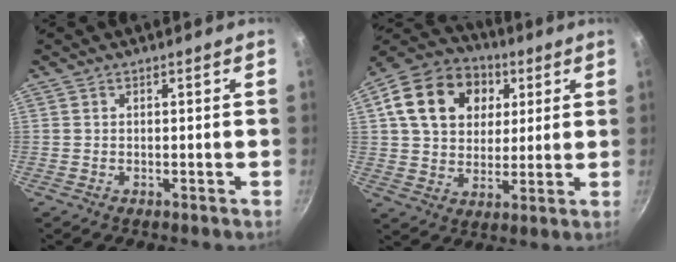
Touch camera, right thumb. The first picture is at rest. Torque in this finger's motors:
{"motor_torque": [-0.50, 1.15, 0.14, 0.23, 0.12]}